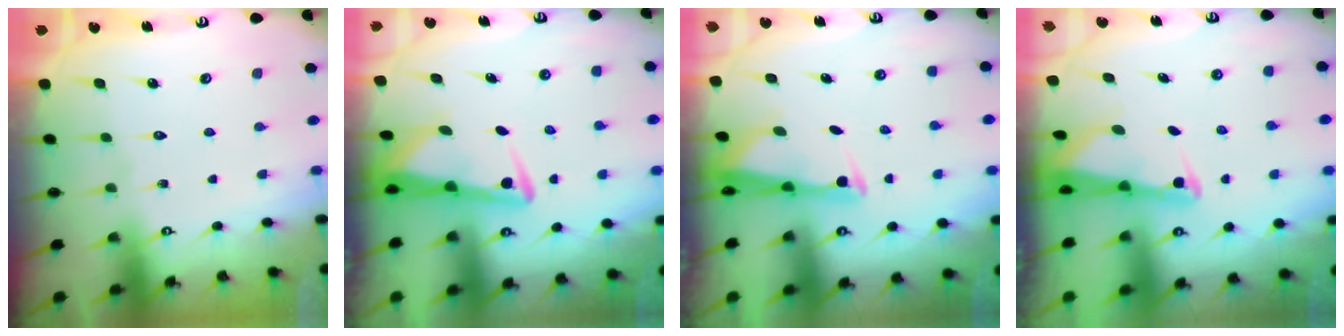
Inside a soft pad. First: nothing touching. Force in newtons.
{"total": 3.6, "press": 3.6, "slide": 0.6}
{"total": 2.6, "press": 2.5, "slide": 0.7}
{"total": 2.6, "press": 2.6, "slide": 0.2}